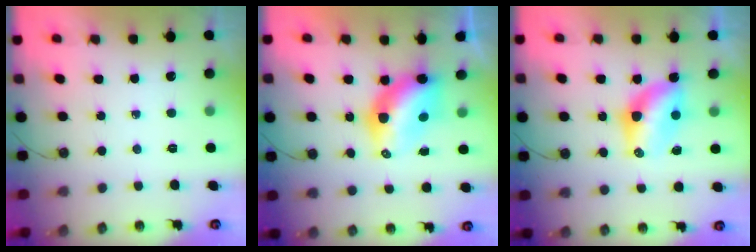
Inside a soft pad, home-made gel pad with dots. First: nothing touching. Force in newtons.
{"total": 8.9, "press": 8.8, "slide": 0.8}
{"total": 9.5, "press": 8.5, "slide": 4.2}